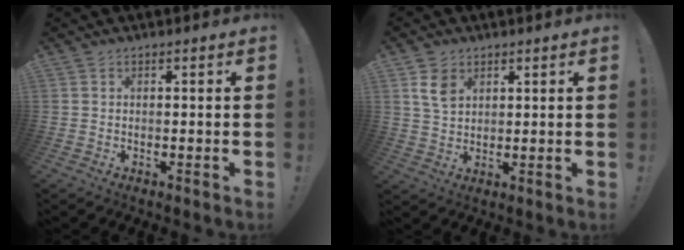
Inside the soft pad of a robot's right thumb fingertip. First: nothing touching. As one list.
[{"total": 6.0, "force": [2.9, 4.0, 3.4], "torque": [-0.049, -0.006, 0.055]}]